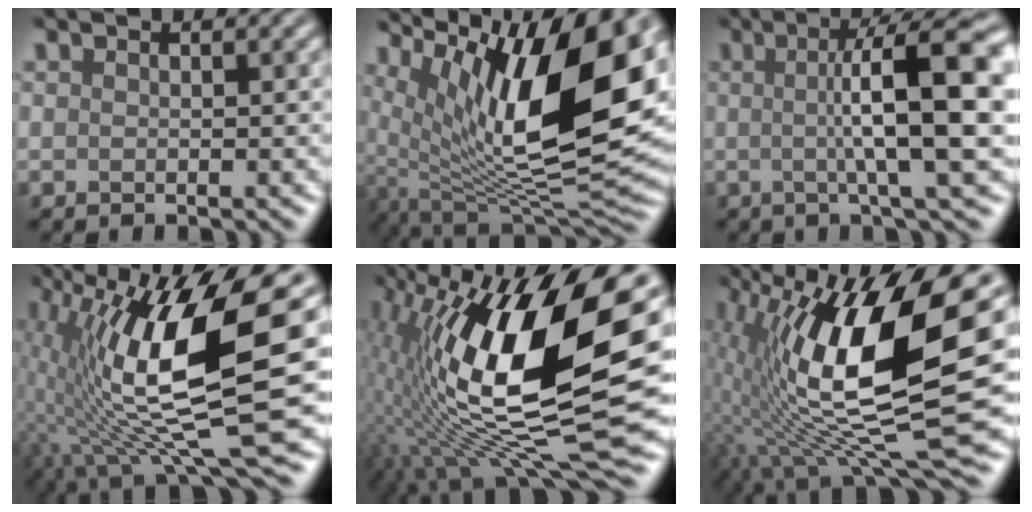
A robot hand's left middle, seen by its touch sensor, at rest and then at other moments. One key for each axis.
{"total": 14.8, "fx": 4.8, "fy": 5.4, "fz": 12.9, "tx": -0.222, "ty": 0.003, "tz": 0.091}
{"total": 11.8, "fx": 0.8, "fy": 2.4, "fz": 11.6, "tx": -0.143, "ty": 0.017, "tz": 0.007}
{"total": 13.4, "fx": 0.9, "fy": 3.6, "fz": 12.9, "tx": -0.226, "ty": -0.003, "tz": 0.015}
{"total": 17.8, "fx": 2.0, "fy": 6.8, "fz": 16.3, "tx": -0.296, "ty": 0.009, "tz": 0.024}
{"total": 14.7, "fx": 1.4, "fy": 4.7, "fz": 13.9, "tx": -0.241, "ty": -0.007, "tz": 0.020}